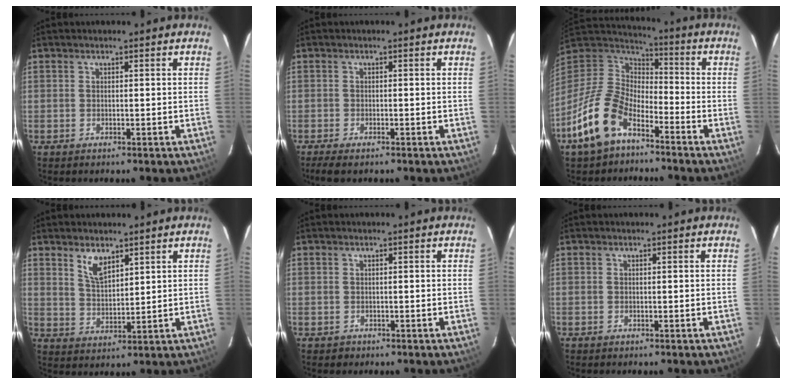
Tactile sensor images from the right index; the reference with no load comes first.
{"total": 3.7, "force": [-2.8, 1.0, 2.1], "torque": [-0.052, -0.014, -0.049]}
{"total": 15.6, "force": [-8.9, 8.5, 9.7], "torque": [-0.213, -0.004, -0.173]}
{"total": 5.2, "force": [3.5, 2.2, 3.2], "torque": [-0.057, -0.001, 0.070]}
{"total": 1.4, "force": [-0.4, 1.4, 0.0], "torque": [0.000, 0.003, -0.001]}
{"total": 0.0}